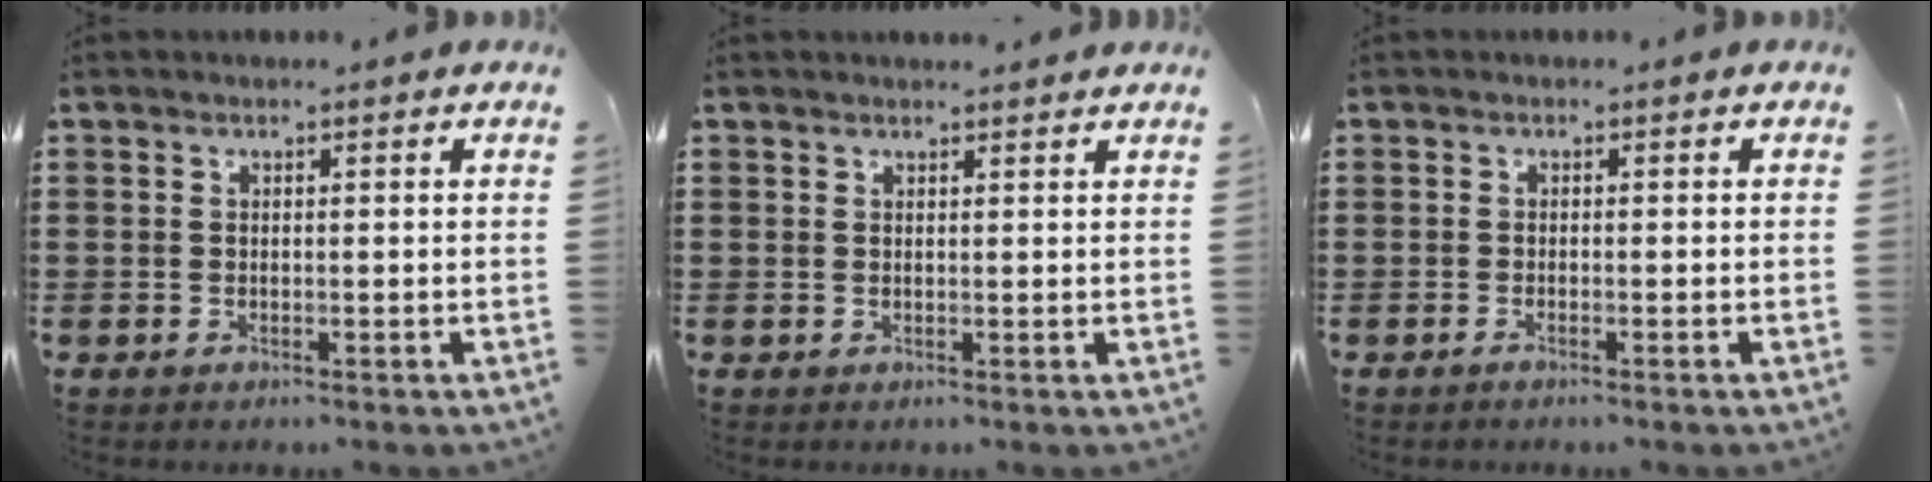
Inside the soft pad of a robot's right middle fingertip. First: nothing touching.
{"total": 1.0, "force": [1.0, -0.1, 0.1], "torque": [0.005, -0.005, 0.018]}
{"total": 0.6, "force": [-0.5, 0.0, 0.4], "torque": [-0.008, -0.002, -0.009]}